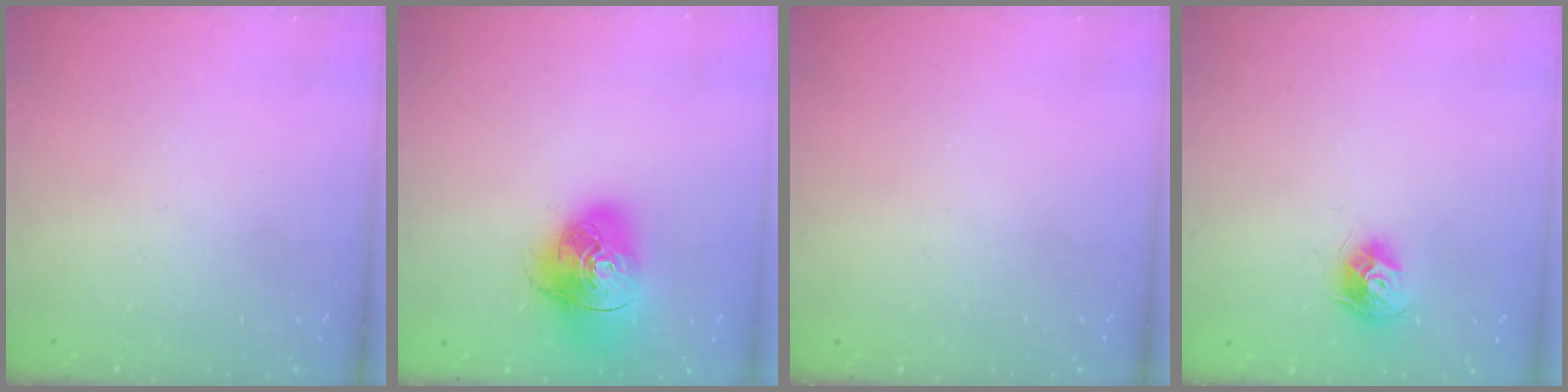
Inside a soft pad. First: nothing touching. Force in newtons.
{"total": 13.7, "press": 13.6, "slide": 1.7}
{"total": 0.0}
{"total": 9.5, "press": 9.5, "slide": 0.3}